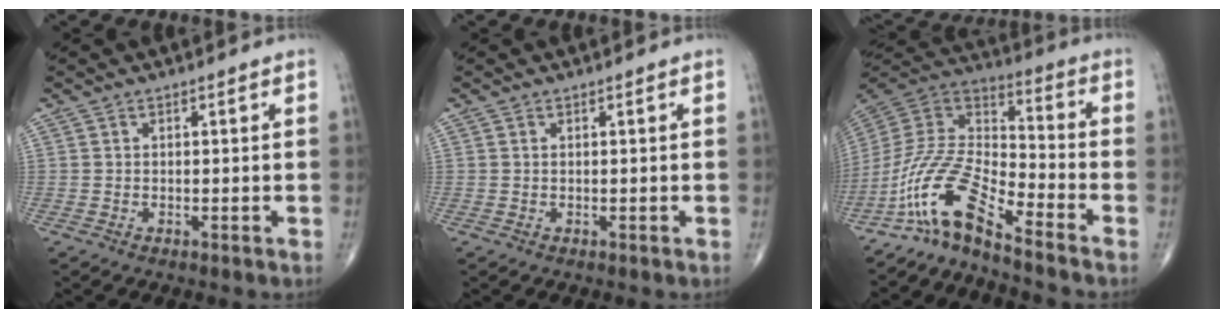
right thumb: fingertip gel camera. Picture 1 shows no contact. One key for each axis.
{"total": 0.0}
{"total": 13.0, "fx": -10.0, "fy": 2.4, "fz": 7.9, "tx": -0.169, "ty": 0.081, "tz": -0.202}